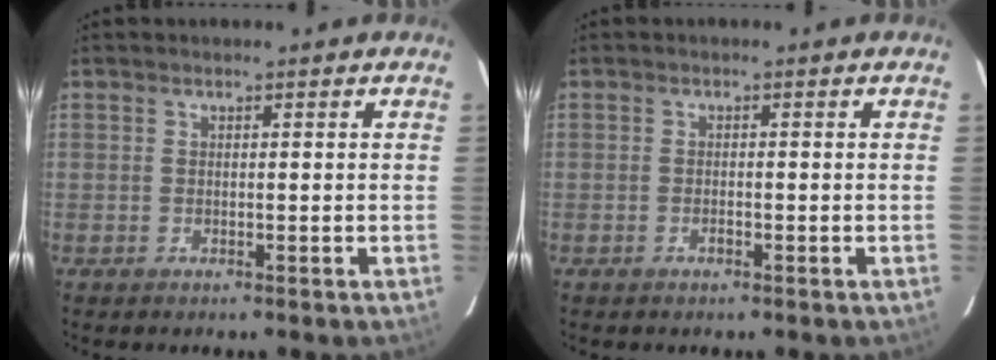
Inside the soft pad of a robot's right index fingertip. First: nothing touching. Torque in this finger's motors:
{"motor_torque": [-0.12, -0.02, -0.07, 0.01]}